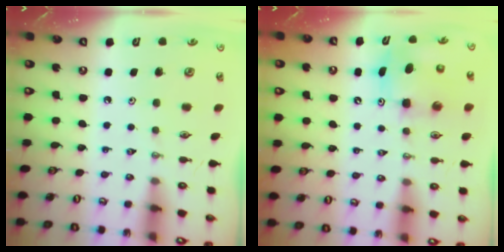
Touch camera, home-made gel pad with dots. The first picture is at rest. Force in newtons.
{"total": 8.0, "press": 7.8, "slide": 1.9}